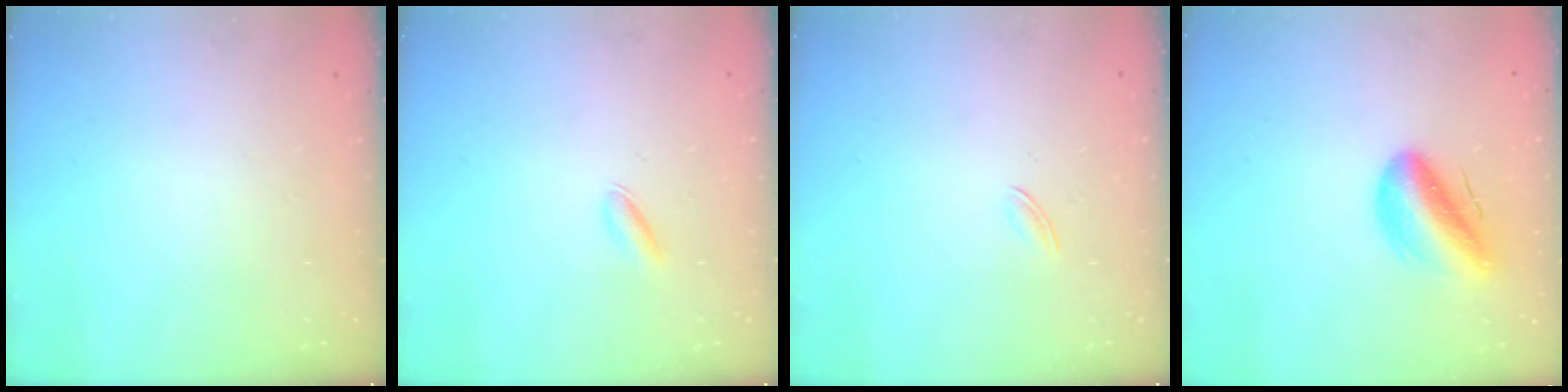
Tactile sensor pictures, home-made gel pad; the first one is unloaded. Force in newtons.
{"total": 2.6, "press": 2.5, "slide": 0.6}
{"total": 1.6, "press": 1.5, "slide": 0.5}
{"total": 12.3, "press": 11.7, "slide": 3.7}